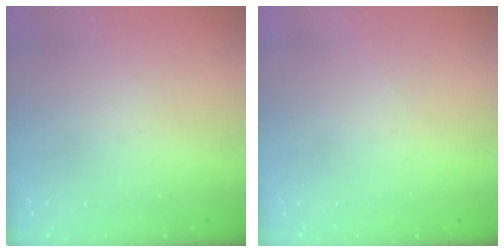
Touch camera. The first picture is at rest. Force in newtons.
{"total": 0.0}